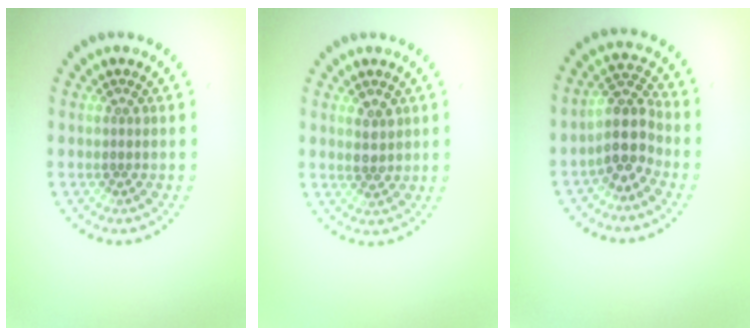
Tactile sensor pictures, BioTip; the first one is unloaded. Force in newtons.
{"total": 1.8, "press": 1.8, "slide": 0.2}
{"total": 3.8, "press": 3.2, "slide": 2.1}